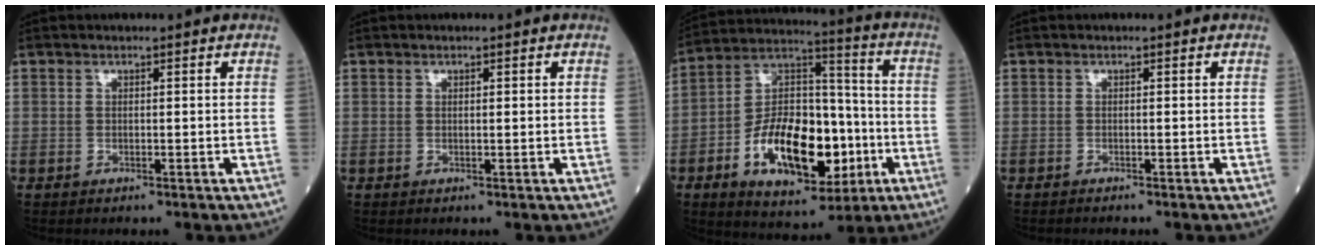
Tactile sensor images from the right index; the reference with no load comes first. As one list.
[{"total": 0.6, "force": [0.1, 0.1, 0.5], "torque": [-0.012, 0.000, 0.002]}, {"total": 19.4, "force": [-5.6, 9.1, 16.1], "torque": [-0.289, 0.015, -0.083]}, {"total": 0.9, "force": [-0.8, -0.2, 0.3], "torque": [-0.003, 0.001, -0.014]}]